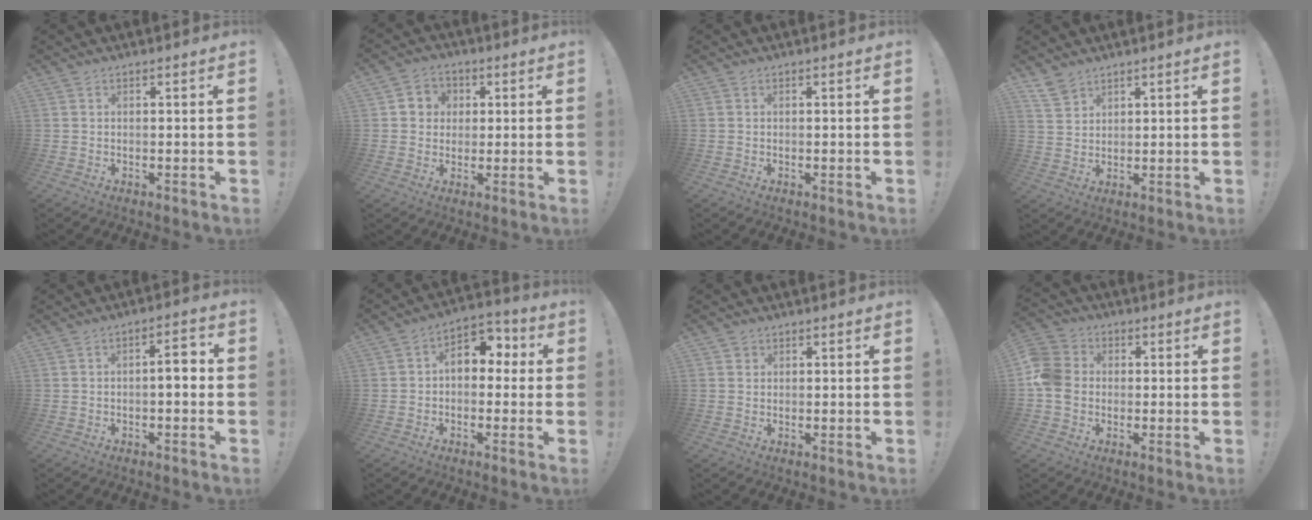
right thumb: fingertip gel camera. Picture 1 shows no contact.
{"total": 6.0, "force": [0.6, 5.8, 1.5], "torque": [-0.020, 0.005, 0.014]}
{"total": 0.0}
{"total": 5.4, "force": [4.3, 2.9, 1.3], "torque": [-0.024, -0.025, 0.084]}
{"total": 5.5, "force": [-0.8, 2.1, 5.0], "torque": [-0.071, 0.007, -0.019]}
{"total": 8.0, "force": [1.5, 5.8, 5.2], "torque": [-0.072, 0.005, 0.033]}
{"total": 1.0, "force": [0.6, 0.8, 0.2], "torque": [0.003, -0.002, 0.010]}
{"total": 9.4, "force": [-1.3, 7.9, 4.9], "torque": [-0.097, 0.024, -0.022]}